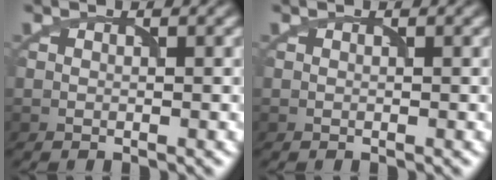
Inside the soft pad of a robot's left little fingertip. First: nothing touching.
{"total": 0.0}